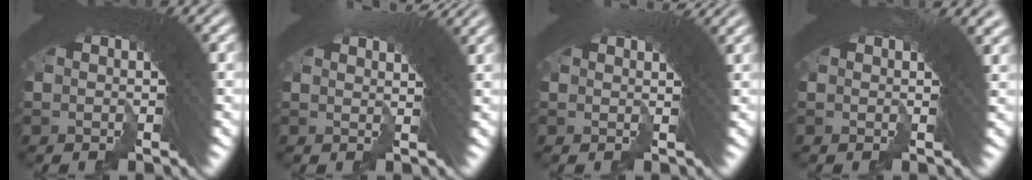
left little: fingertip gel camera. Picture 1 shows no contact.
{"total": 3.3, "force": [2.7, -1.3, 1.4], "torque": [-0.022, 0.019, 0.043]}
{"total": 2.4, "force": [1.7, -1.4, 1.0], "torque": [-0.018, 0.016, 0.026]}
{"total": 2.1, "force": [1.0, -0.2, 1.8], "torque": [-0.025, 0.014, 0.011]}